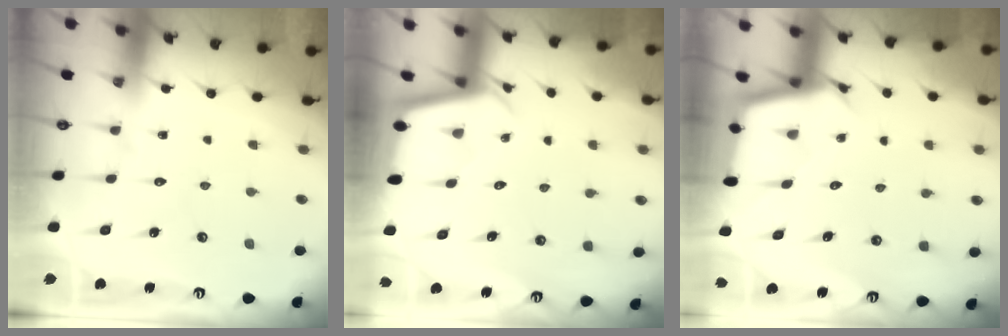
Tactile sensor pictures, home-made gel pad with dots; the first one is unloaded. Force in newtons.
{"total": 2.3, "press": 2.3, "slide": 0.1}
{"total": 2.5, "press": 2.5, "slide": 0.1}